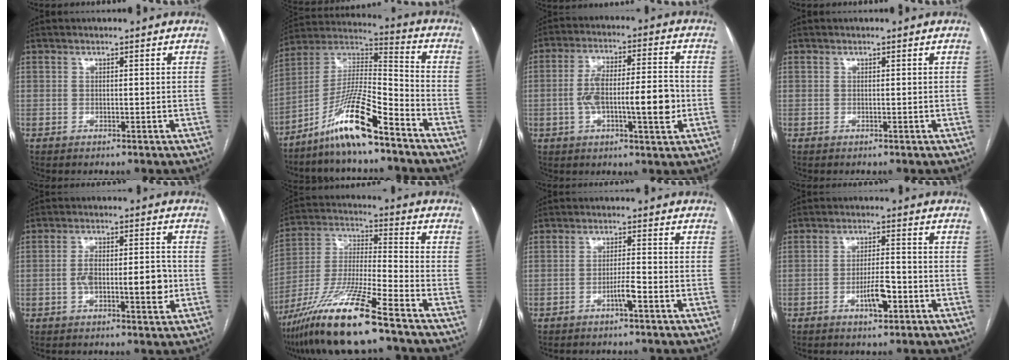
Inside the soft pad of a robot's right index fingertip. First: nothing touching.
{"total": 15.2, "force": [-10.4, 0.7, 11.0], "torque": [-0.205, 0.007, -0.188]}
{"total": 12.2, "force": [-2.0, 2.9, 11.7], "torque": [-0.201, 0.019, -0.031]}
{"total": 0.0}
{"total": 8.9, "force": [-1.5, 2.9, 8.3], "torque": [-0.141, 0.015, -0.021]}
{"total": 17.5, "force": [-12.0, 0.6, 12.7], "torque": [-0.274, -0.038, -0.225]}
{"total": 2.7, "force": [-1.5, 0.0, 2.3], "torque": [-0.042, 0.000, -0.027]}
{"total": 3.0, "force": [-1.2, 1.2, 2.5], "torque": [-0.043, 0.003, -0.016]}